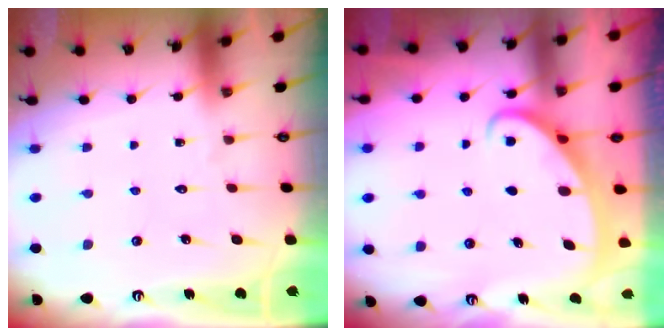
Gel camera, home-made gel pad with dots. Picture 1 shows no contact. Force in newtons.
{"total": 2.5, "press": 2.5, "slide": 0.4}